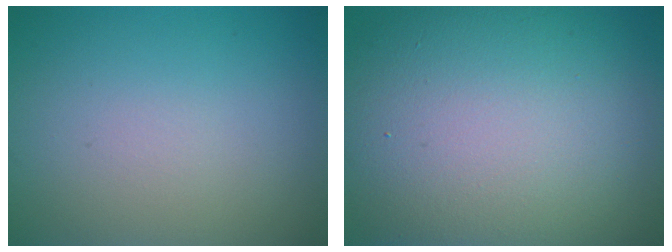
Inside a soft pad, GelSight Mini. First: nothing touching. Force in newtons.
{"total": 15.6, "press": 15.6, "slide": 1.5}